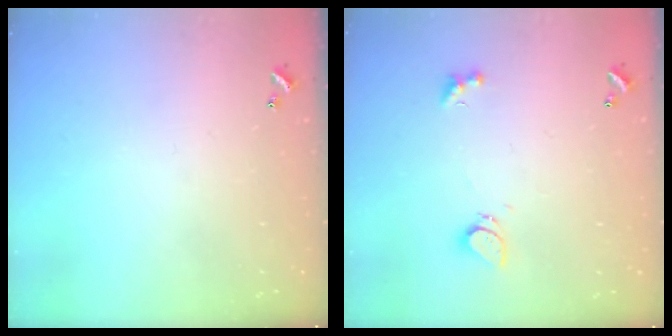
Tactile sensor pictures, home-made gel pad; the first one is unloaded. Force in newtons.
{"total": 2.4, "press": 2.4, "slide": 0.5}